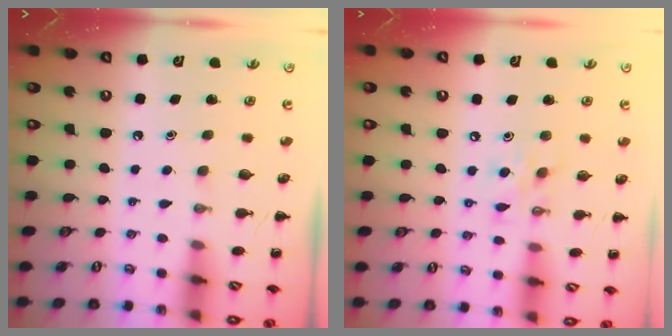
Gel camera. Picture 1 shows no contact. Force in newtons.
{"total": 6.7, "press": 6.7, "slide": 0.6}